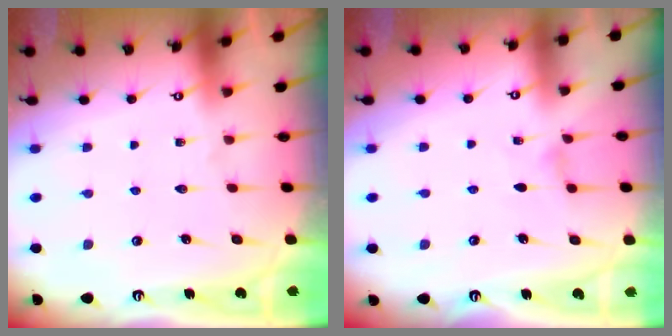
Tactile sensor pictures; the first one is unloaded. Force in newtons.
{"total": 0.0}